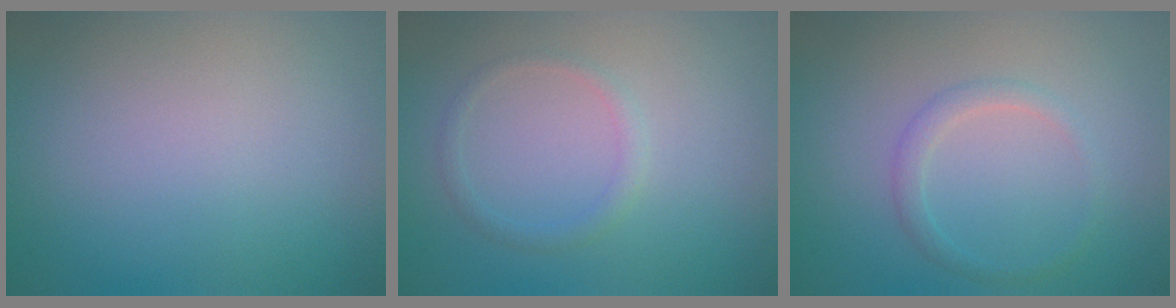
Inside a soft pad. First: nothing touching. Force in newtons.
{"total": 1.3, "press": 1.3, "slide": 0.2}
{"total": 1.6, "press": 1.6, "slide": 0.1}